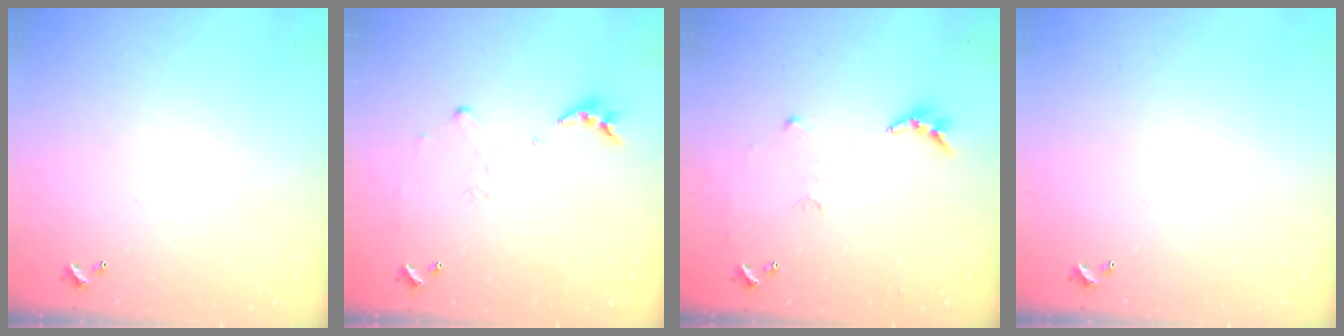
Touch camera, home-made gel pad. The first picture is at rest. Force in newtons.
{"total": 7.0, "press": 7.0, "slide": 0.5}
{"total": 9.0, "press": 9.0, "slide": 0.5}
{"total": 0.0}